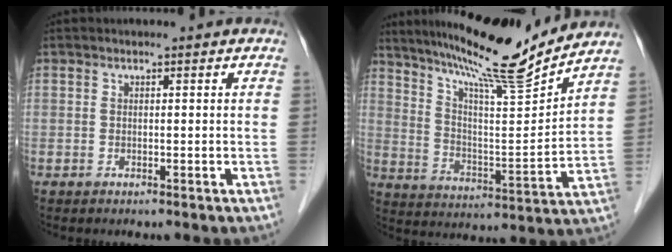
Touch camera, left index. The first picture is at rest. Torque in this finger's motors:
{"motor_torque": [0.82, -0.85, 0.48, 0.07]}